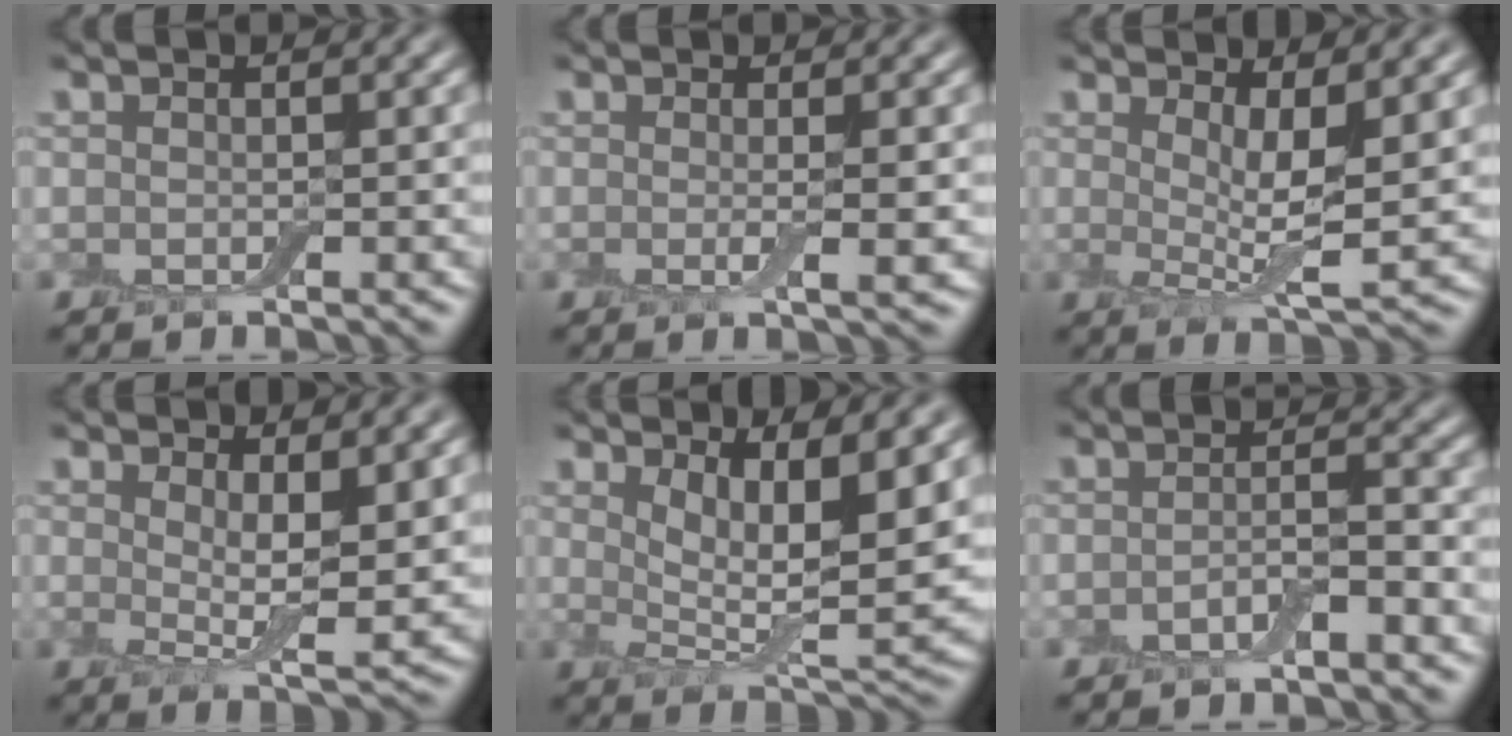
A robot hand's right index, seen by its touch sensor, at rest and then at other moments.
{"total": 2.2, "force": [-0.1, 0.3, 2.1], "torque": [-0.038, -0.007, -0.006]}
{"total": 4.7, "force": [1.5, 1.2, 4.3], "torque": [-0.070, -0.013, 0.024]}
{"total": 4.4, "force": [1.7, 1.2, 3.9], "torque": [-0.065, -0.017, 0.031]}
{"total": 7.7, "force": [3.3, 2.5, 6.5], "torque": [-0.113, -0.015, 0.063]}
{"total": 2.3, "force": [-1.2, 0.7, 1.9], "torque": [-0.035, 0.006, -0.025]}